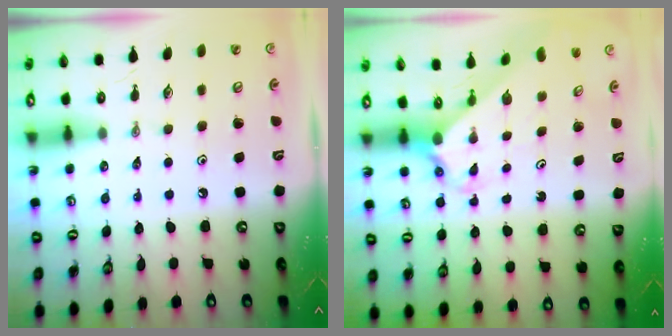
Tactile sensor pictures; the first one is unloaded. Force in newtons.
{"total": 2.4, "press": 2.4, "slide": 0.2}